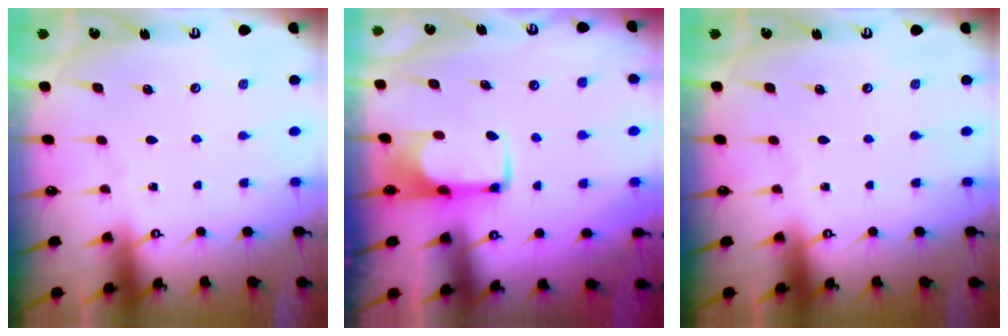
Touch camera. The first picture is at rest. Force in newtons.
{"total": 1.8, "press": 1.8, "slide": 0.5}
{"total": 0.0}